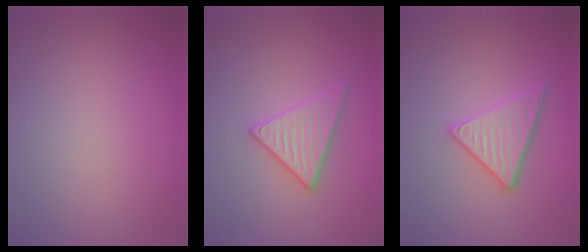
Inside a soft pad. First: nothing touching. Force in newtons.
{"total": 3.0, "press": 2.9, "slide": 0.6}
{"total": 3.1, "press": 2.9, "slide": 1.1}